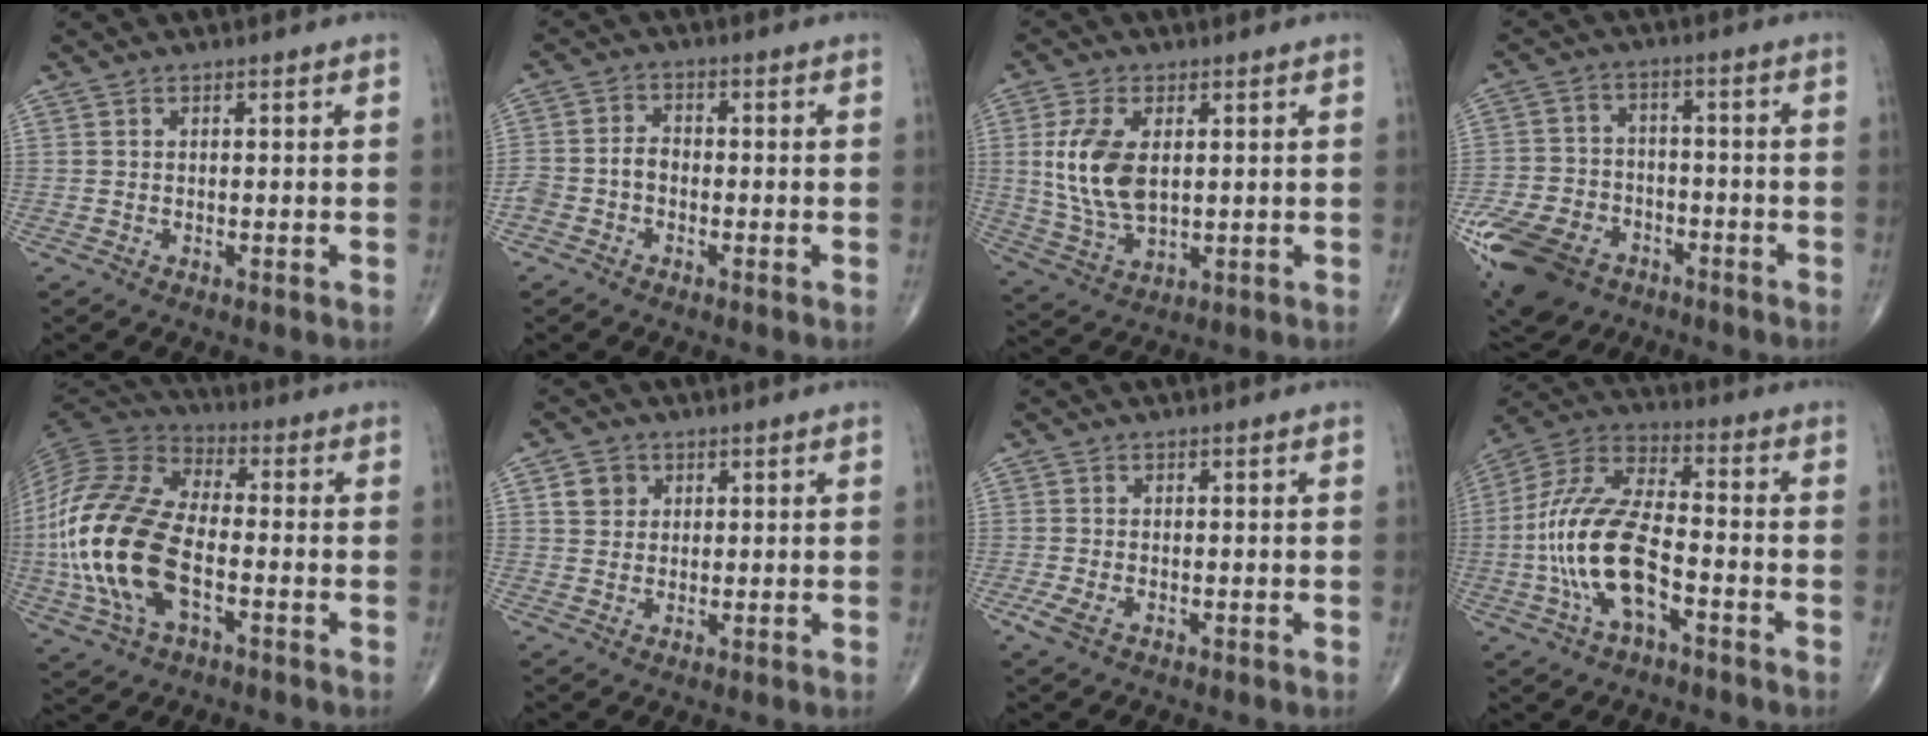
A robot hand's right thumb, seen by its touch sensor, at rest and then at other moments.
{"total": 4.6, "force": [-1.6, 3.5, 2.6], "torque": [-0.048, 0.021, -0.035]}
{"total": 11.4, "force": [1.7, 6.3, 9.4], "torque": [-0.194, -0.012, 0.042]}
{"total": 18.2, "force": [-9.6, 12.4, 9.3], "torque": [-0.201, 0.031, -0.163]}
{"total": 22.9, "force": [-4.4, 12.2, 18.8], "torque": [-0.415, 0.009, -0.083]}
{"total": 4.0, "force": [1.4, 3.5, 1.3], "torque": [-0.007, -0.002, 0.023]}
{"total": 2.8, "force": [-1.1, 1.5, 2.0], "torque": [-0.052, -0.002, -0.020]}
{"total": 17.2, "force": [-4.5, 7.9, 14.7], "torque": [-0.306, 0.039, -0.086]}